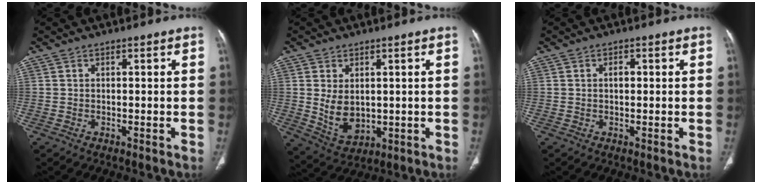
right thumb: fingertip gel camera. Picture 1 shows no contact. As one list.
[{"total": 7.3, "force": [0.7, 5.1, 5.2], "torque": [-0.078, -0.016, 0.035]}, {"total": 1.4, "force": [0.2, 0.8, 1.2], "torque": [-0.021, 0.003, 0.004]}]